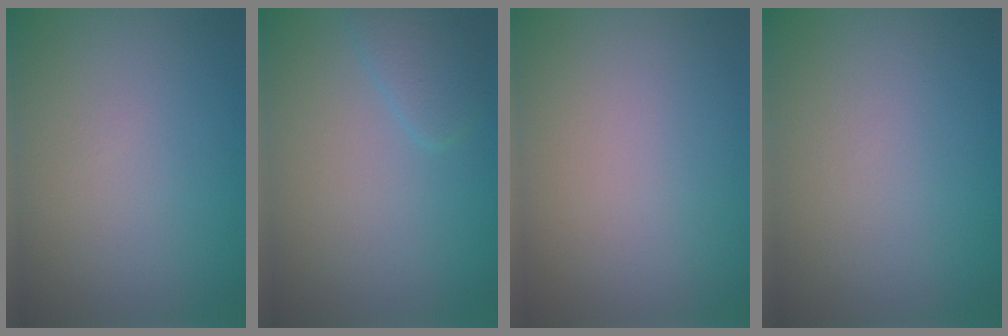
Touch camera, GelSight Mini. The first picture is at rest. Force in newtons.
{"total": 1.6, "press": 1.6, "slide": 0.2}
{"total": 0.0}
{"total": 0.0}